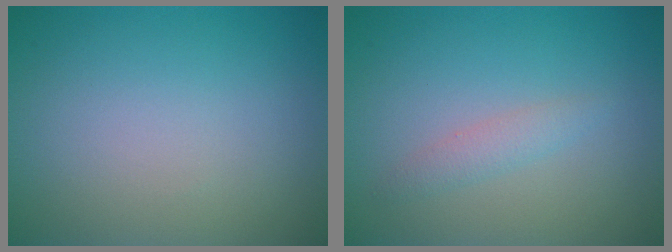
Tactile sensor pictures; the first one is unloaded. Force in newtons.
{"total": 1.3, "press": 1.3, "slide": 0.0}